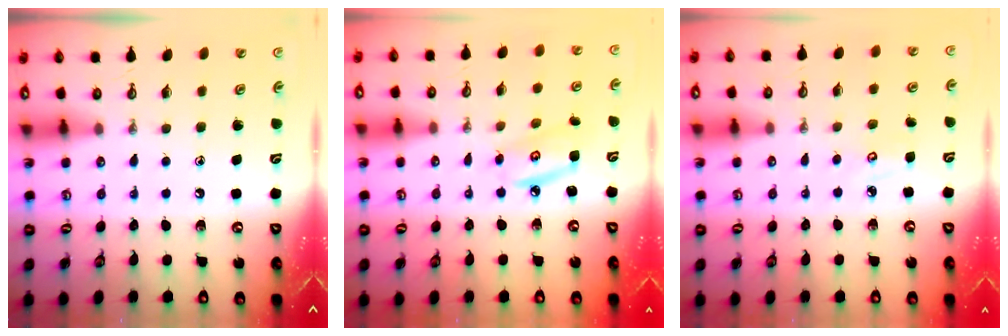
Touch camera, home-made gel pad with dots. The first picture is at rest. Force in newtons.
{"total": 5.9, "press": 5.9, "slide": 0.3}
{"total": 4.6, "press": 4.6, "slide": 0.3}